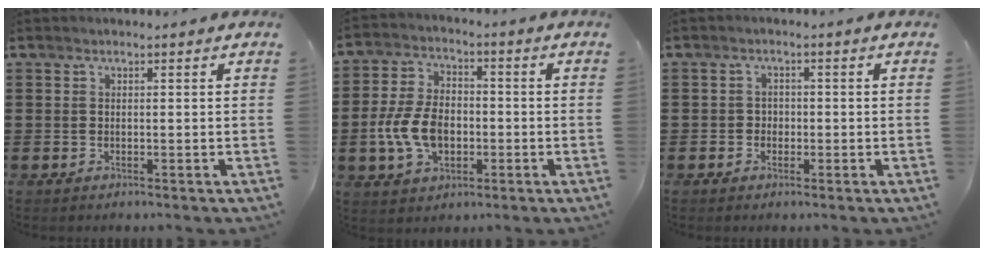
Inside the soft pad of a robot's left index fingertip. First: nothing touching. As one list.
[{"total": 9.0, "force": [-2.0, 5.8, 6.5], "torque": [-0.156, 0.005, -0.043]}, {"total": 1.7, "force": [-0.7, 1.5, 0.4], "torque": [-0.013, 0.003, -0.018]}]